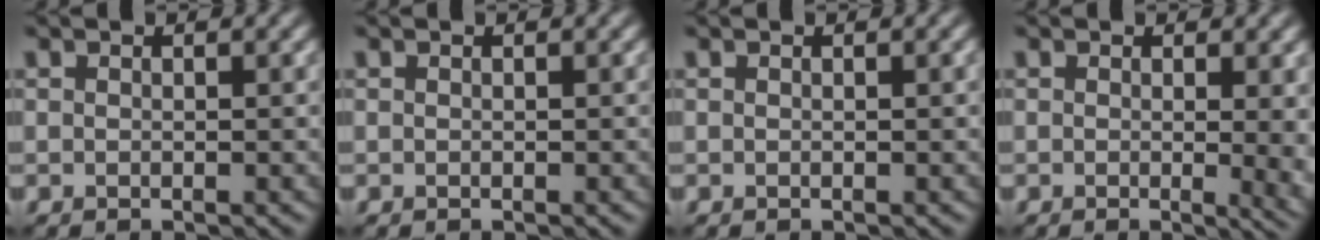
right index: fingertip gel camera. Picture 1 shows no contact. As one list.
[{"total": 0.0}, {"total": 0.5, "force": [0.1, 0.1, 0.5], "torque": [-0.007, 0.002, 0.001]}, {"total": 5.9, "force": [0.1, 2.6, 5.3], "torque": [-0.018, -0.002, -0.003]}]